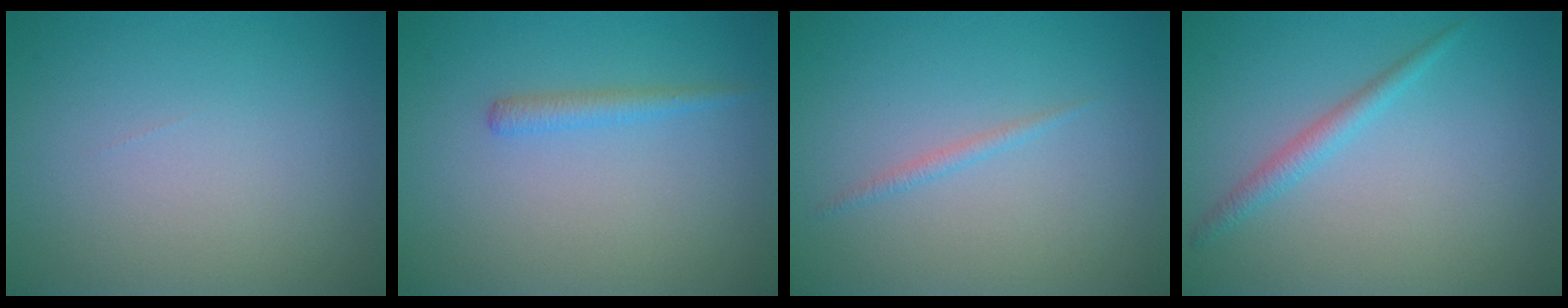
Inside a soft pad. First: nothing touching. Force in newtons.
{"total": 1.3, "press": 1.3, "slide": 0.1}
{"total": 0.8, "press": 0.8, "slide": 0.1}
{"total": 1.6, "press": 1.6, "slide": 0.1}